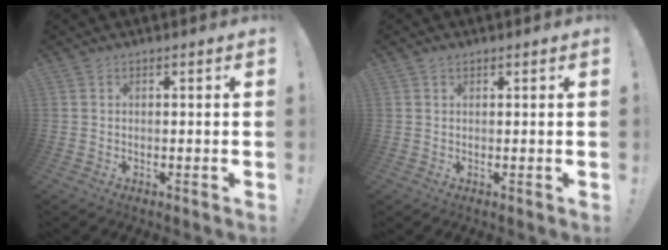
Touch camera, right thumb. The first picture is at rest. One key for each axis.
{"total": 0.9, "fx": 0.7, "fy": 0.5, "fz": 0.3, "tx": -0.001, "ty": -0.001, "tz": 0.012}